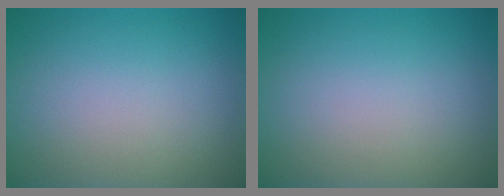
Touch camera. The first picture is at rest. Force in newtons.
{"total": 0.0}